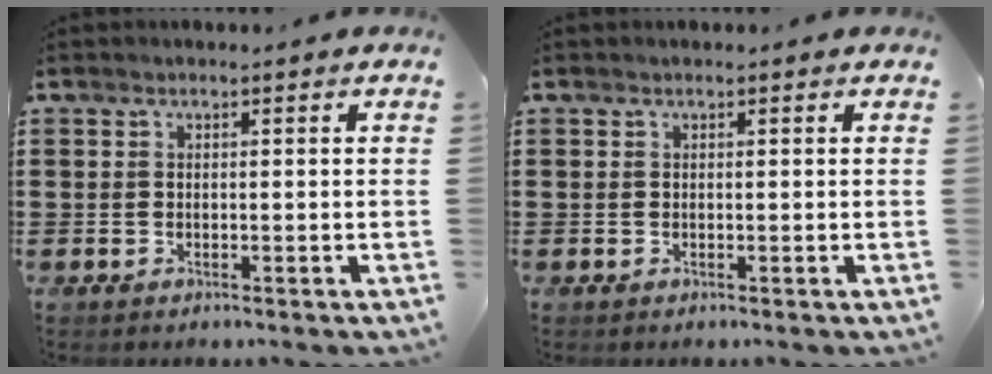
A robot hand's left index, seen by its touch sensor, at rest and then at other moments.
{"total": 0.0}